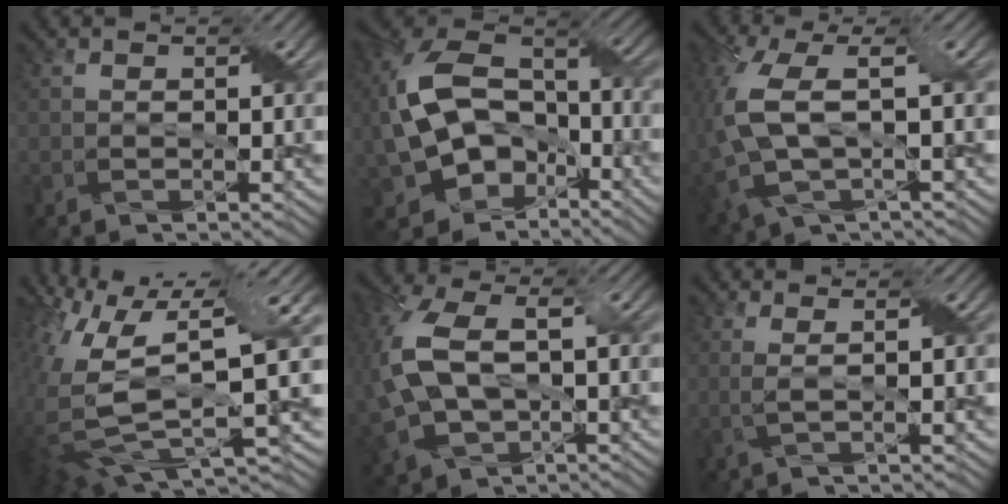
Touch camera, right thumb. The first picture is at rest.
{"total": 16.0, "force": [-3.3, 11.1, 11.1], "torque": [-0.245, -0.005, -0.063]}
{"total": 11.2, "force": [0.2, 5.3, 9.9], "torque": [-0.254, -0.021, 0.003]}
{"total": 12.6, "force": [0.0, 5.2, 11.5], "torque": [-0.283, -0.013, 0.029]}
{"total": 13.1, "force": [0.3, 7.9, 10.5], "torque": [-0.271, -0.007, 0.009]}
{"total": 1.9, "force": [0.7, 0.5, 1.7], "torque": [-0.037, 0.005, 0.008]}